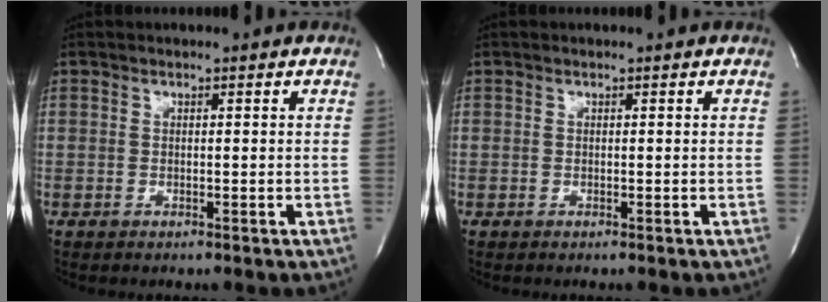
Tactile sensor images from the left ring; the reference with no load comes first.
{"total": 0.0}